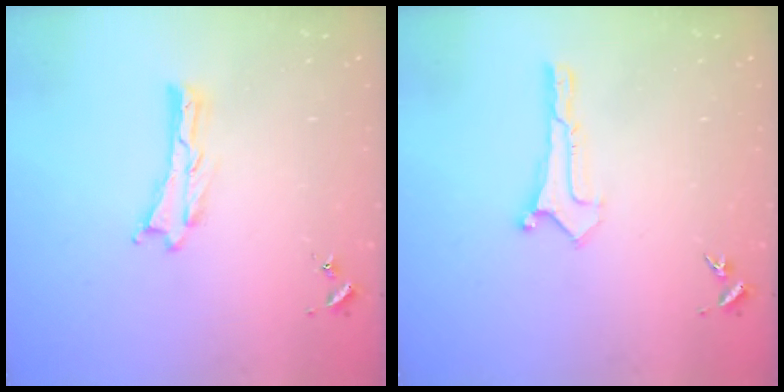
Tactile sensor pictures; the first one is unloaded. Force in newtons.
{"total": 0.0}